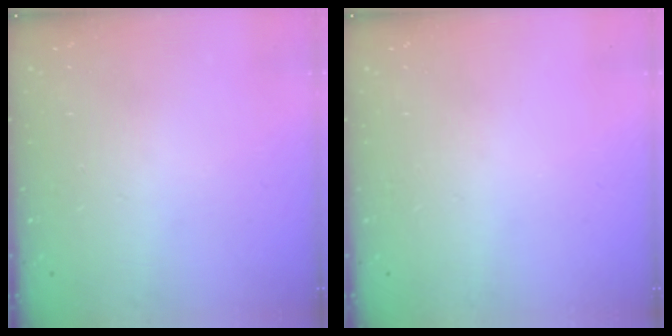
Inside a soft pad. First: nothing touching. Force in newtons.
{"total": 0.0}